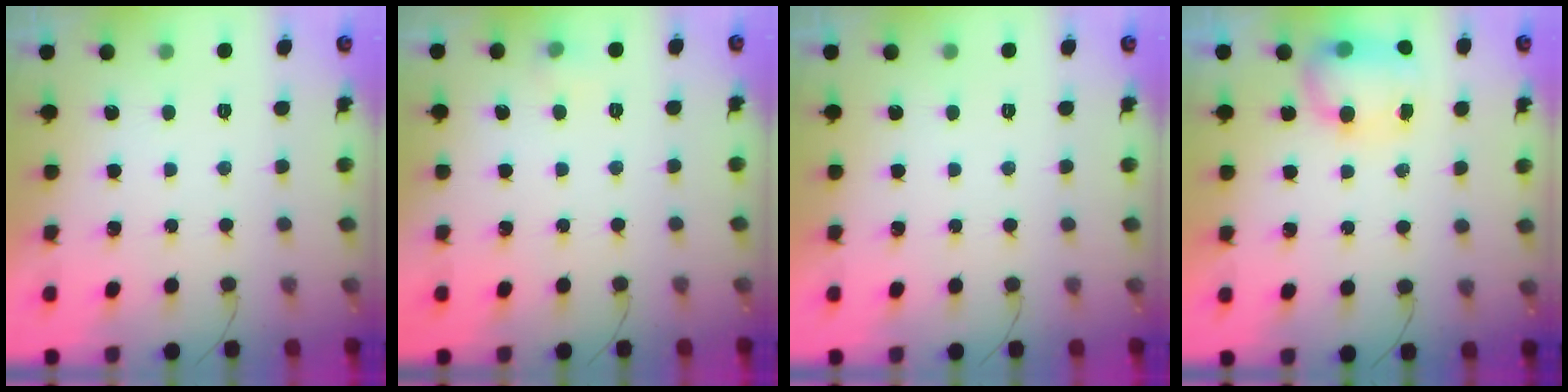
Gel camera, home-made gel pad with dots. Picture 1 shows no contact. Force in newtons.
{"total": 3.6, "press": 3.3, "slide": 1.4}
{"total": 0.0}
{"total": 8.0, "press": 8.0, "slide": 0.8}